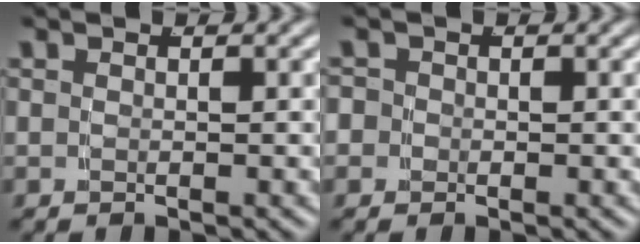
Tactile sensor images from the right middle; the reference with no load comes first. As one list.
[{"total": 2.7, "force": [-0.5, 2.6, 0.6], "torque": [-0.027, -0.008, -0.016]}]